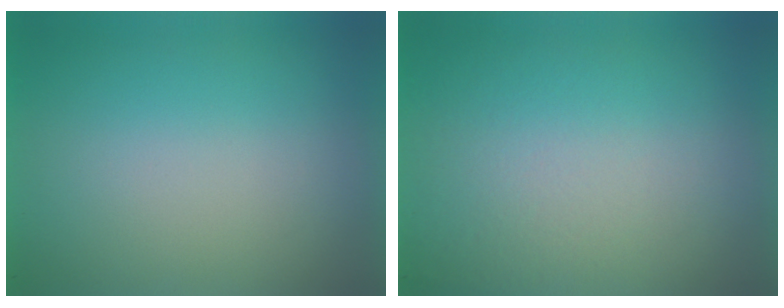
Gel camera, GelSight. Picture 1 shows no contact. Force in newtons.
{"total": 3.1}